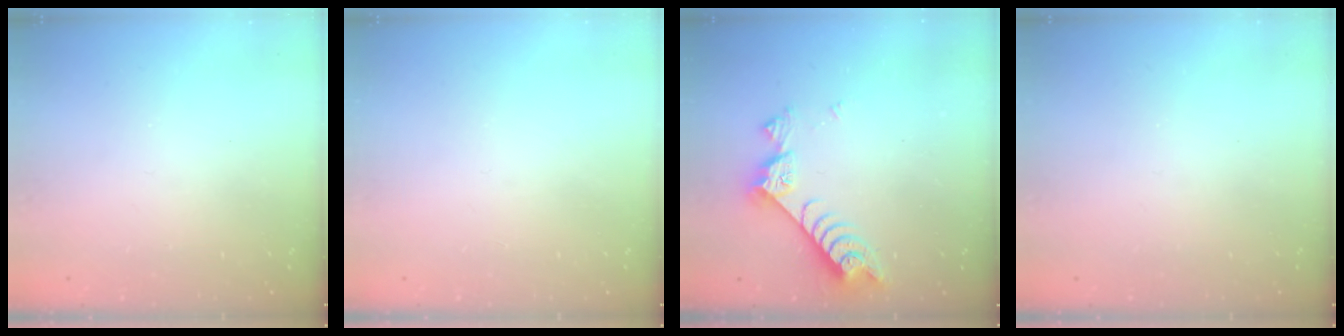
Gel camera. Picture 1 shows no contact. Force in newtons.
{"total": 0.0}
{"total": 7.6, "press": 7.5, "slide": 1.0}
{"total": 0.0}